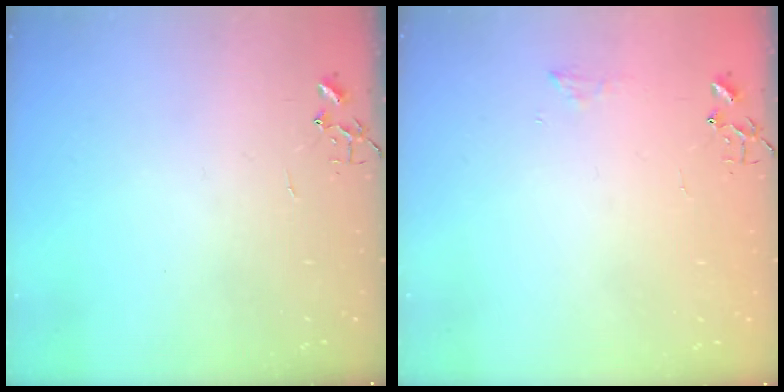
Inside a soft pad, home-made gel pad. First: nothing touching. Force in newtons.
{"total": 5.9, "press": 5.8, "slide": 0.9}